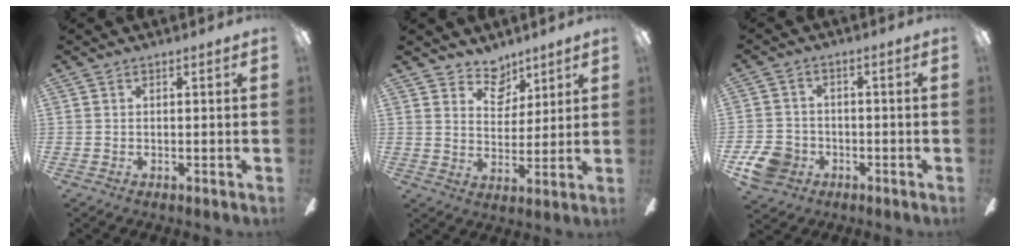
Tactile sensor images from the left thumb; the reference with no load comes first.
{"total": 7.7, "force": [6.0, 4.5, 1.9], "torque": [-0.030, -0.035, 0.110]}
{"total": 7.9, "force": [-3.6, 6.3, 3.0], "torque": [-0.069, 0.029, -0.069]}